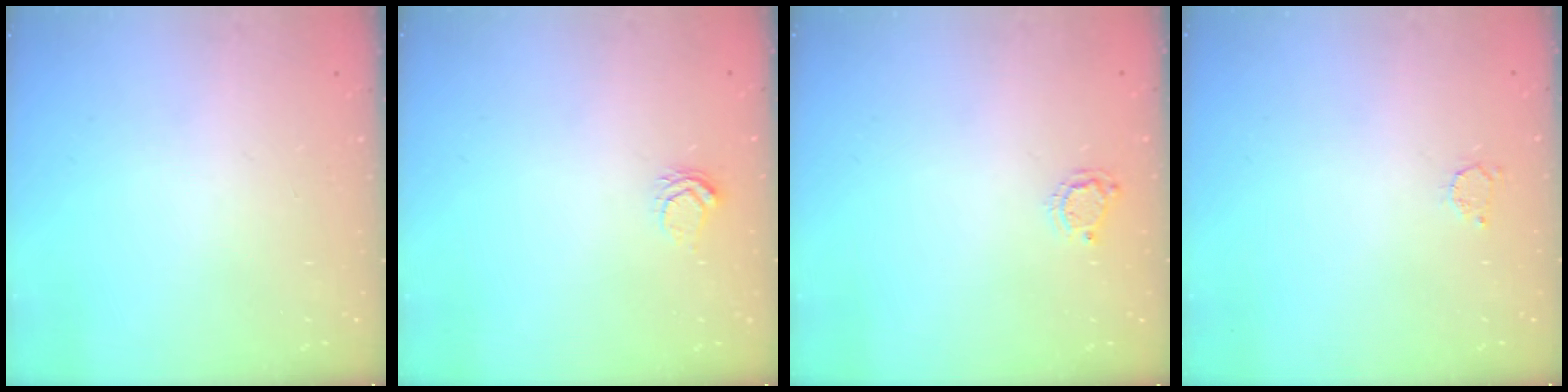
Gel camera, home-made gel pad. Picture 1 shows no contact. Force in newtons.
{"total": 5.1, "press": 5.1, "slide": 0.6}
{"total": 4.5, "press": 4.5, "slide": 0.5}
{"total": 2.4, "press": 2.4, "slide": 0.4}